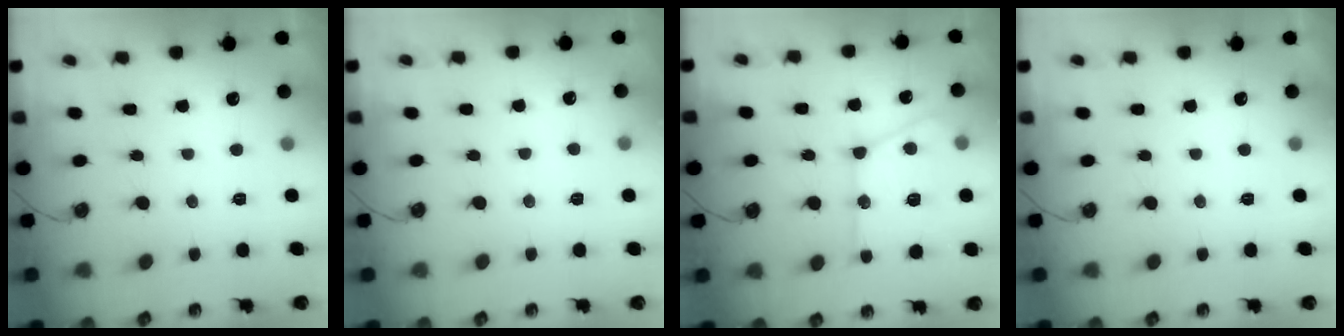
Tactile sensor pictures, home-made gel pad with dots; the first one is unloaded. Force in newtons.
{"total": 4.1, "press": 4.1, "slide": 0.6}
{"total": 18.4, "press": 18.4, "slide": 1.3}
{"total": 0.0}